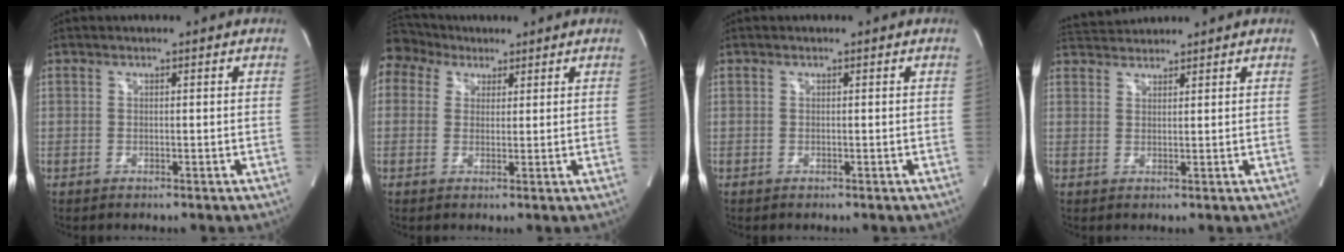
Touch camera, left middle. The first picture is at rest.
{"total": 6.0, "force": [4.2, 4.2, 0.8], "torque": [-0.025, 0.041, 0.082]}
{"total": 0.0}
{"total": 3.8, "force": [3.8, 0.3, 0.1], "torque": [-0.011, 0.025, 0.073]}